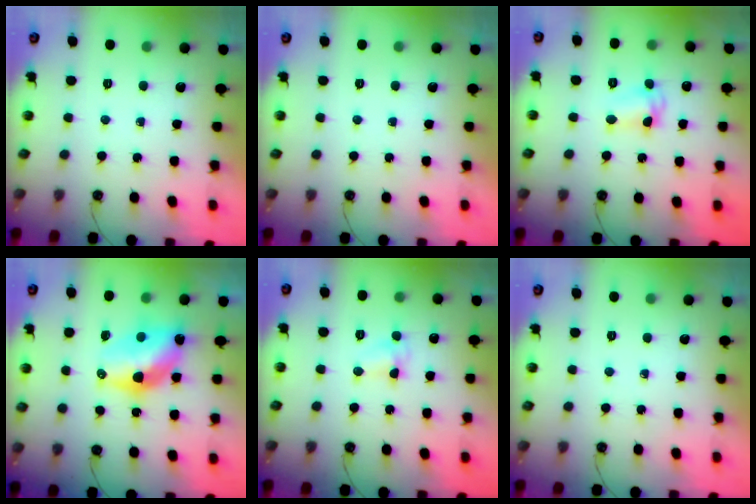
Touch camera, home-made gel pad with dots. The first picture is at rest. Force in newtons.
{"total": 0.0}
{"total": 5.0, "press": 5.0, "slide": 0.5}
{"total": 11.3, "press": 11.3, "slide": 1.0}
{"total": 6.3, "press": 6.3, "slide": 0.7}
{"total": 0.0}